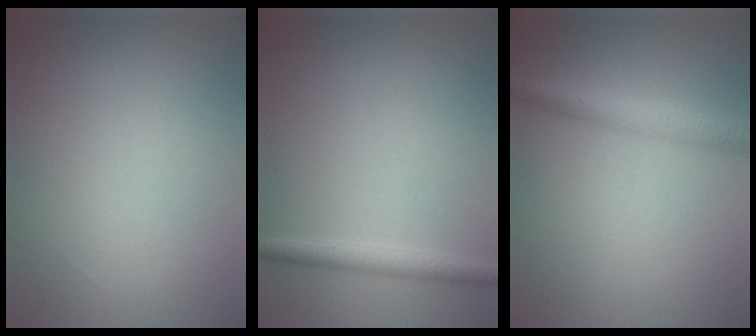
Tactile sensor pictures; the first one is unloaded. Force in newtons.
{"total": 2.1, "press": 2.1, "slide": 0.0}
{"total": 3.2, "press": 3.2, "slide": 0.1}